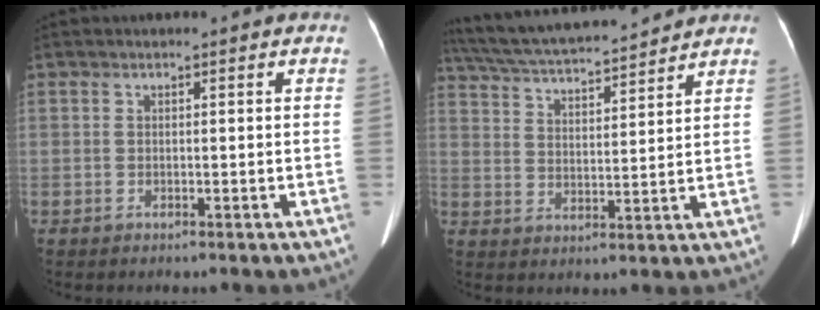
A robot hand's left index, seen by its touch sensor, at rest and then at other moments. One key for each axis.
{"total": 16.1, "fx": 14.8, "fy": 1.4, "fz": 6.3, "tx": -0.120, "ty": 0.022, "tz": 0.241}